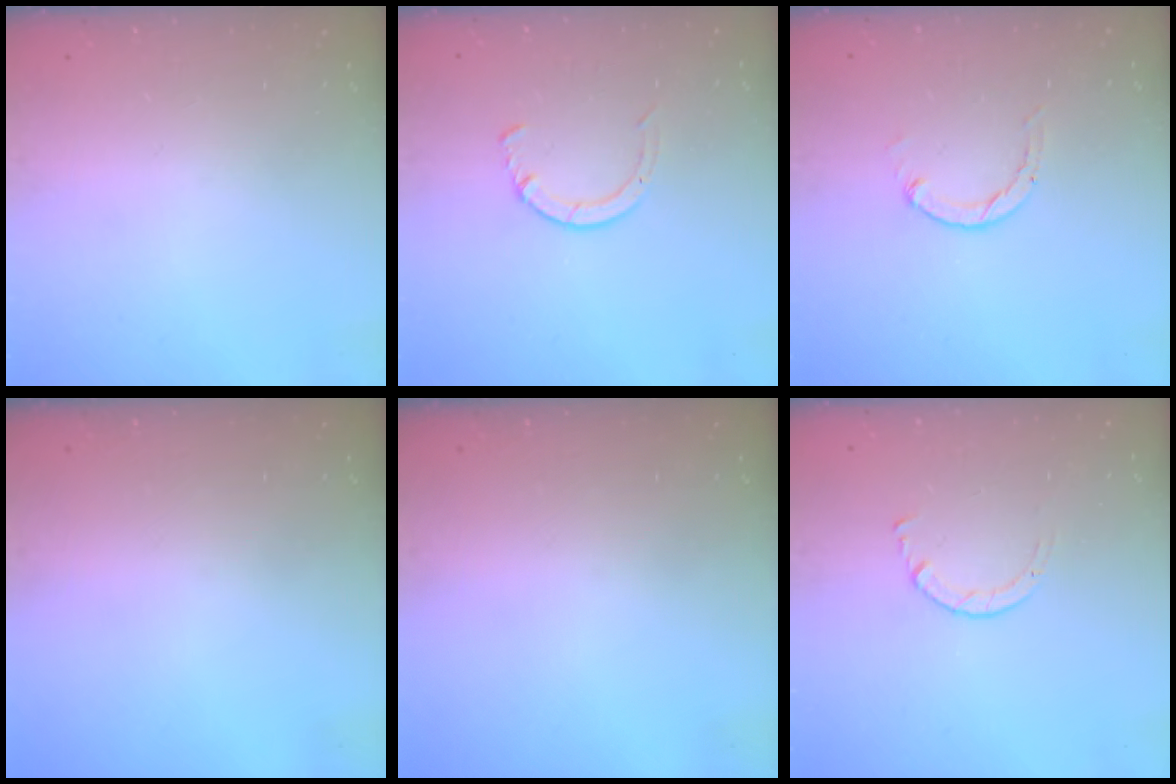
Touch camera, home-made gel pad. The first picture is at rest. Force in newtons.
{"total": 3.3, "press": 3.3, "slide": 0.4}
{"total": 0.0}
{"total": 0.0}
{"total": 0.0}
{"total": 1.7, "press": 1.7, "slide": 0.2}